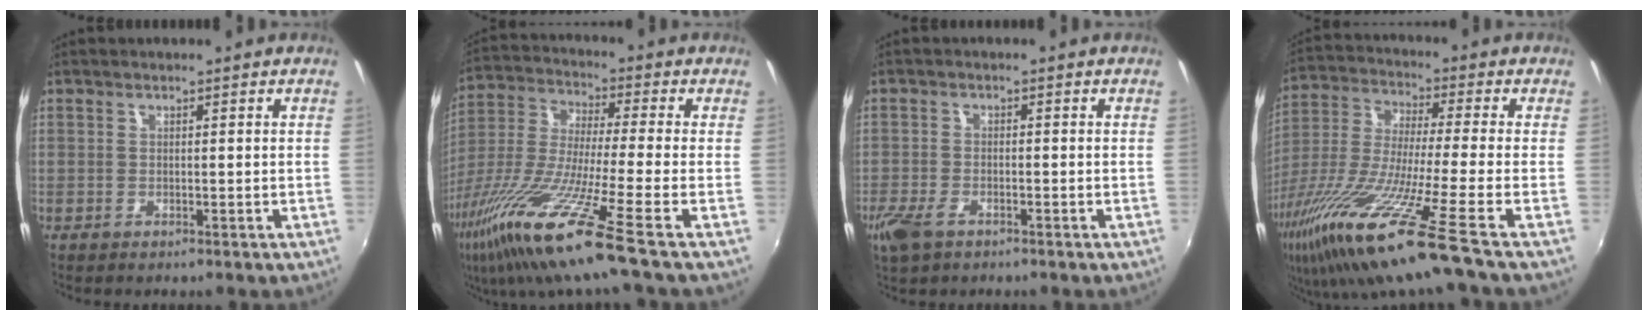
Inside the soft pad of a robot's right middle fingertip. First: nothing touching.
{"total": 18.1, "force": [-11.3, -0.9, 14.1], "torque": [-0.292, -0.048, -0.216]}
{"total": 5.2, "force": [-3.3, 2.6, 3.2], "torque": [-0.085, -0.013, -0.063]}
{"total": 19.1, "force": [-12.2, -1.3, 14.7], "torque": [-0.284, -0.062, -0.225]}